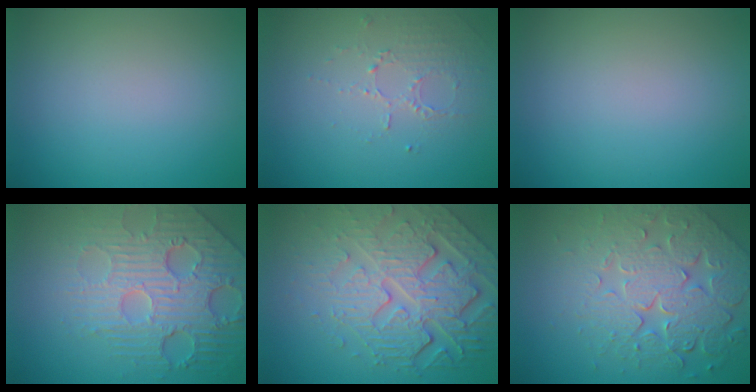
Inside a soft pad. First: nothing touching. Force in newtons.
{"total": 1.6, "press": 1.0, "slide": 1.3}
{"total": 0.0}
{"total": 7.1, "press": 5.4, "slide": 4.7}
{"total": 8.0, "press": 5.7, "slide": 5.7}
{"total": 8.0, "press": 5.8, "slide": 5.4}